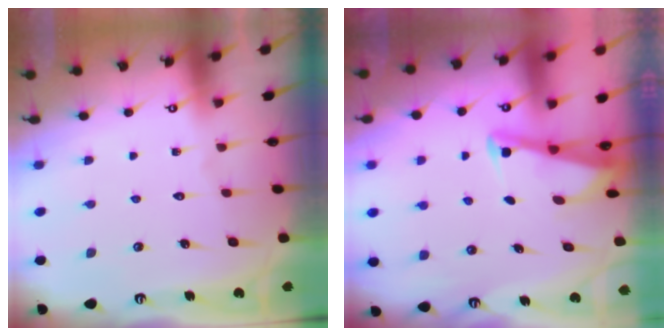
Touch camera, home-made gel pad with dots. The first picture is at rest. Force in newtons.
{"total": 2.7, "press": 2.7, "slide": 0.4}